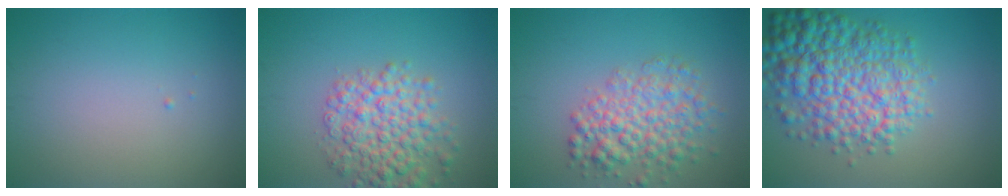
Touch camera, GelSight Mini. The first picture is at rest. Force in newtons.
{"total": 5.7, "press": 5.7, "slide": 0.2}
{"total": 5.1, "press": 5.1, "slide": 0.2}
{"total": 9.0, "press": 9.0, "slide": 0.2}